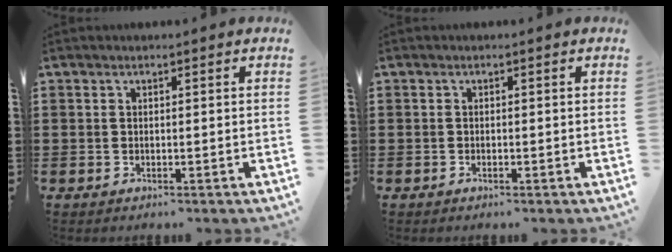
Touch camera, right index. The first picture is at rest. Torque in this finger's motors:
{"motor_torque": [-0.92, 1.22, -0.01, 0.00]}